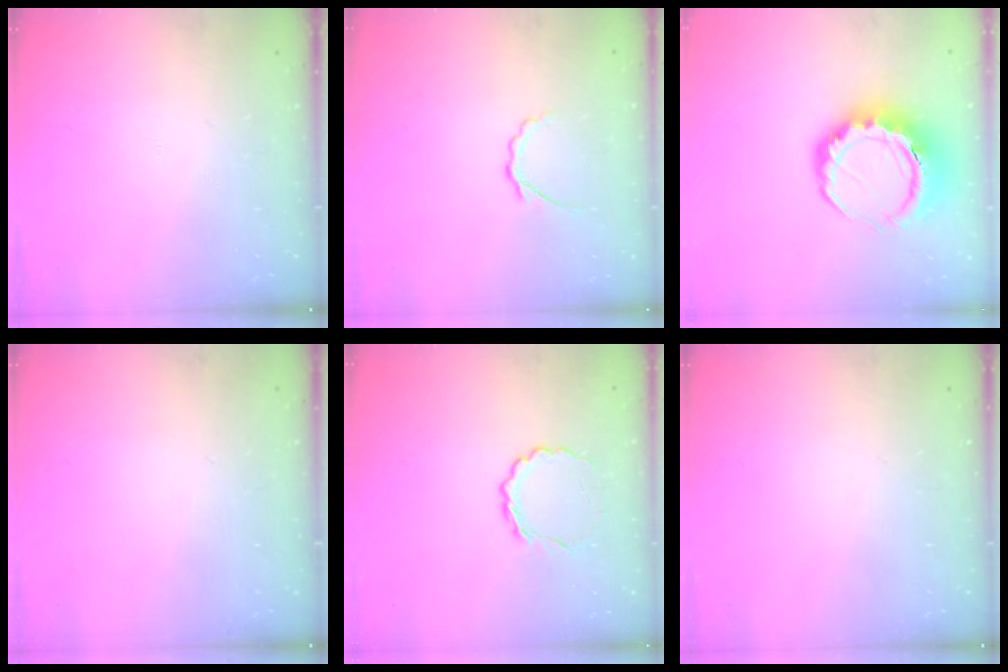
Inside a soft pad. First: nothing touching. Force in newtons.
{"total": 2.9, "press": 2.7, "slide": 0.8}
{"total": 11.1, "press": 10.9, "slide": 2.3}
{"total": 0.0}
{"total": 3.9, "press": 3.7, "slide": 1.3}
{"total": 0.0}